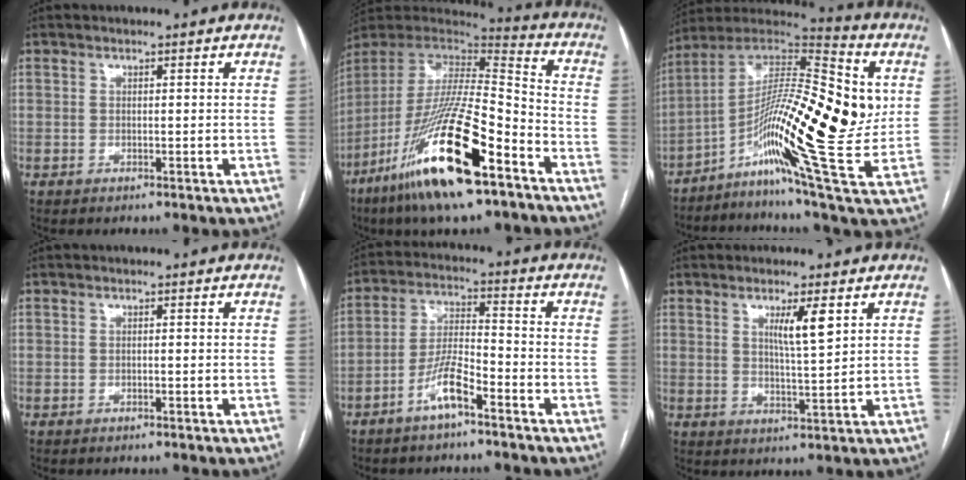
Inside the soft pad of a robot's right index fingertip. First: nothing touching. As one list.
[{"total": 24.9, "force": [-14.2, 4.0, 20.1], "torque": [-0.399, -0.052, -0.261]}, {"total": 26.0, "force": [-1.1, 4.5, 25.6], "torque": [-0.430, 0.016, -0.030]}, {"total": 0.0}, {"total": 6.8, "force": [-4.3, 1.0, 5.2], "torque": [-0.112, 0.004, -0.084]}, {"total": 5.0, "force": [2.2, 0.1, 4.5], "torque": [-0.077, -0.006, 0.038]}]